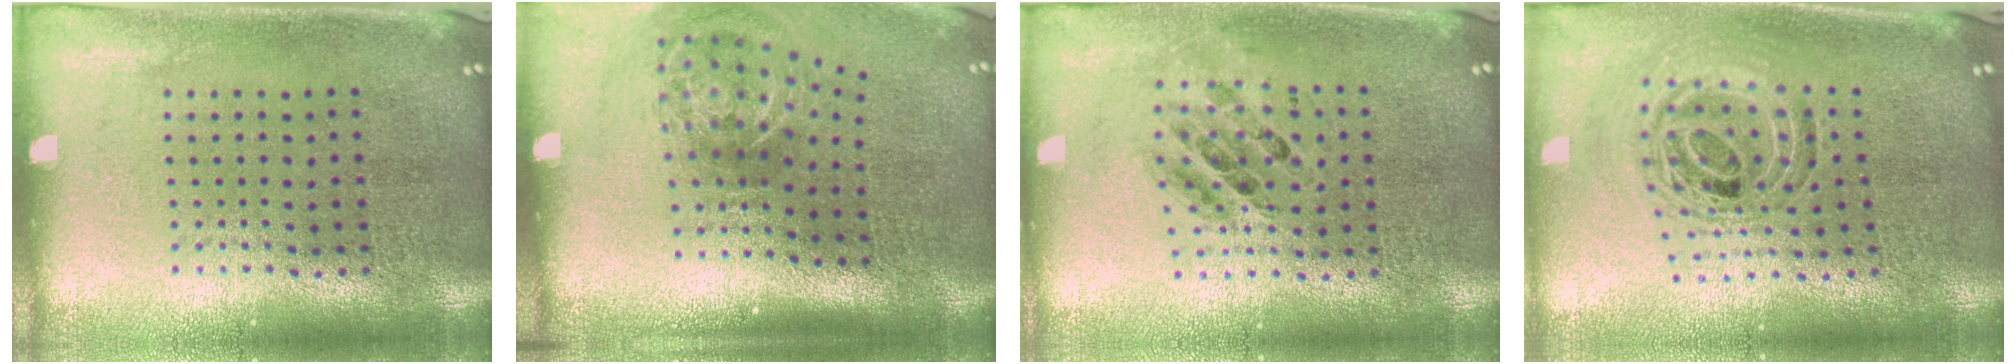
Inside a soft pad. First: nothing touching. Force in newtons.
{"total": 2.2, "press": 1.4, "slide": 1.7}
{"total": 0.7, "press": 0.7, "slide": 0.1}
{"total": 1.1, "press": 1.0, "slide": 0.4}